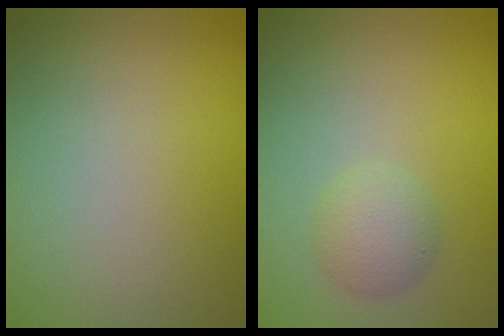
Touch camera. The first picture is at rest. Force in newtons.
{"total": 2.6, "press": 2.6, "slide": 0.1}